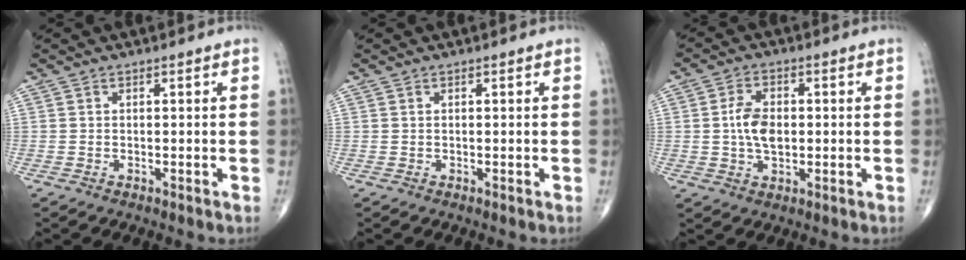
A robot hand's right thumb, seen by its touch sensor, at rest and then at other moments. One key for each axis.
{"total": 0.0}
{"total": 6.5, "fx": 0.1, "fy": 4.0, "fz": 5.2, "tx": -0.089, "ty": 0.005, "tz": 0.000}